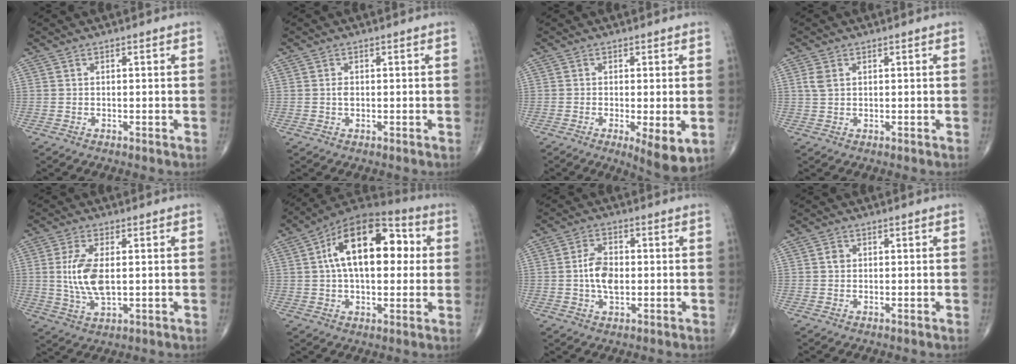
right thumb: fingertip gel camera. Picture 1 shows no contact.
{"total": 1.2, "force": [0.0, 0.8, 0.9], "torque": [-0.016, 0.000, 0.000]}
{"total": 6.9, "force": [-1.8, 1.8, 6.4], "torque": [-0.098, -0.020, -0.027]}
{"total": 2.3, "force": [0.7, 1.5, 1.6], "torque": [-0.038, 0.005, 0.018]}
{"total": 9.0, "force": [0.6, 4.2, 7.9], "torque": [-0.169, -0.010, 0.017]}
{"total": 19.8, "force": [3.6, 10.7, 16.2], "torque": [-0.230, 0.027, 0.044]}
{"total": 6.5, "force": [-0.3, 3.8, 5.2], "torque": [-0.094, 0.006, -0.008]}
{"total": 1.4, "force": [0.2, 1.2, 0.7], "torque": [-0.007, 0.002, 0.001]}